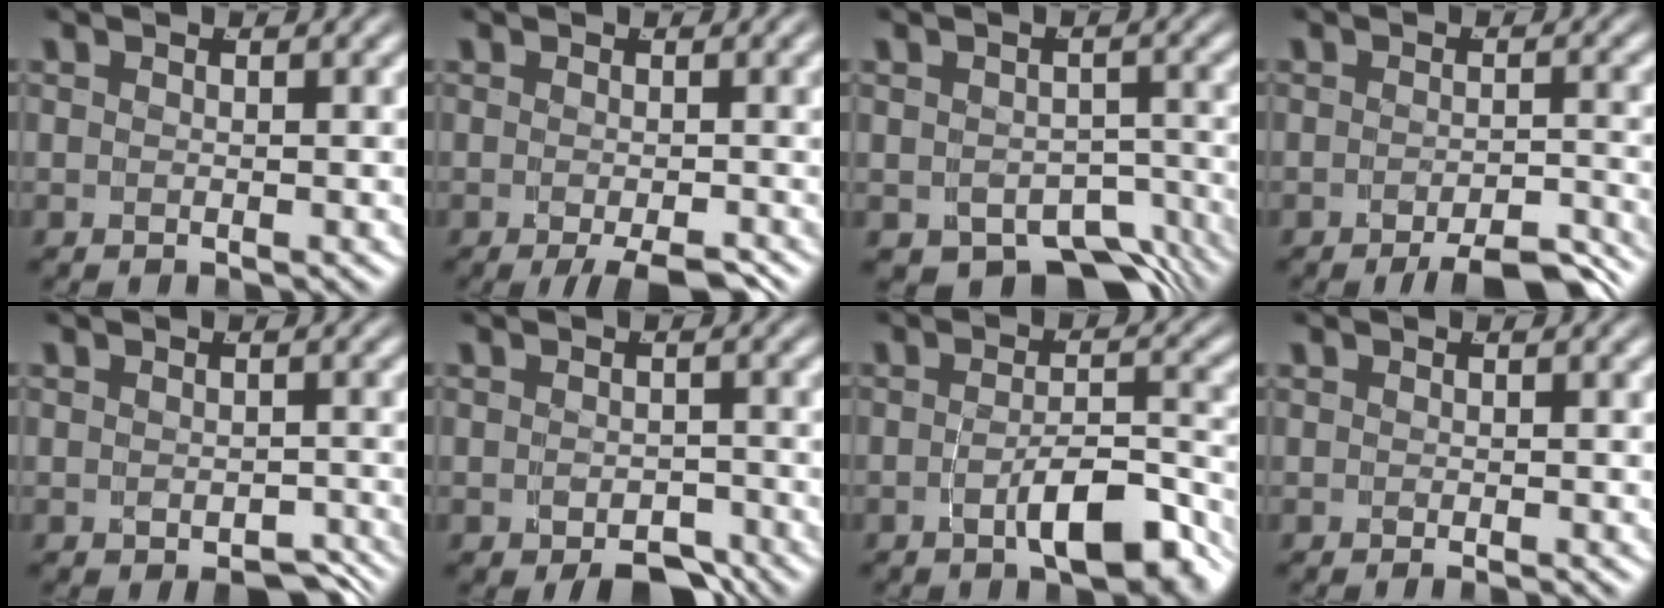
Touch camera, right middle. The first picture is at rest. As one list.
[{"total": 4.6, "force": [-3.1, 0.9, 3.3], "torque": [-0.039, -0.016, -0.037]}, {"total": 10.8, "force": [-8.2, 5.7, 4.2], "torque": [-0.048, -0.034, -0.113]}, {"total": 5.5, "force": [-4.8, 0.9, 2.6], "torque": [-0.021, -0.007, -0.074]}, {"total": 3.3, "force": [-2.5, 1.2, 1.9], "torque": [-0.021, -0.019, -0.028]}, {"total": 3.4, "force": [-2.5, 1.4, 1.7], "torque": [-0.019, -0.016, -0.034]}, {"total": 6.3, "force": [-3.7, 2.1, 4.6], "torque": [-0.055, -0.014, -0.054]}, {"total": 0.5, "force": [-0.4, -0.3, 0.2], "torque": [-0.002, 0.000, -0.006]}]